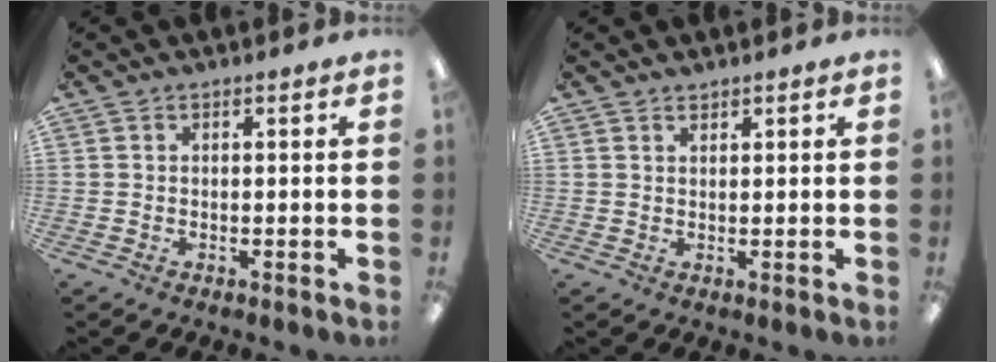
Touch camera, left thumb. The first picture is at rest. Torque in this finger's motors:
{"motor_torque": [-0.14, -0.05, -0.12, -0.14, -0.03]}